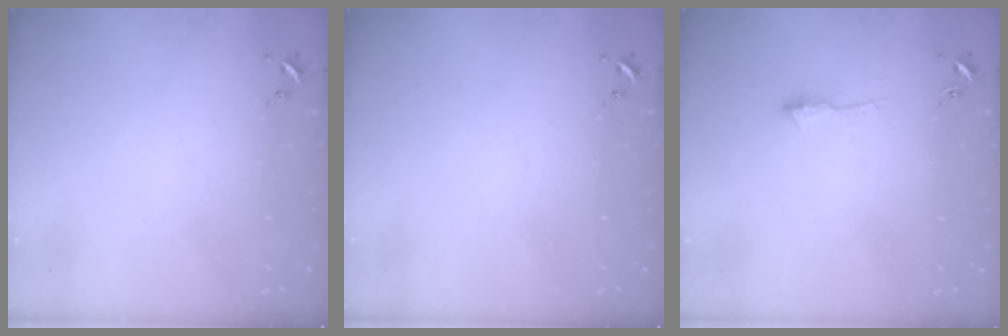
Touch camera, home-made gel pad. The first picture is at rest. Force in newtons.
{"total": 0.0}
{"total": 6.0, "press": 5.9, "slide": 0.7}